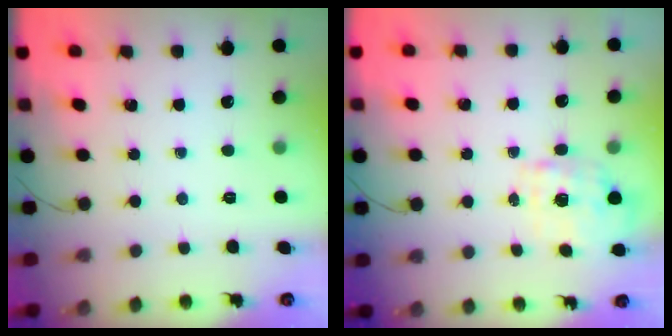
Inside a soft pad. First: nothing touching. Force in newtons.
{"total": 1.7, "press": 1.6, "slide": 0.6}